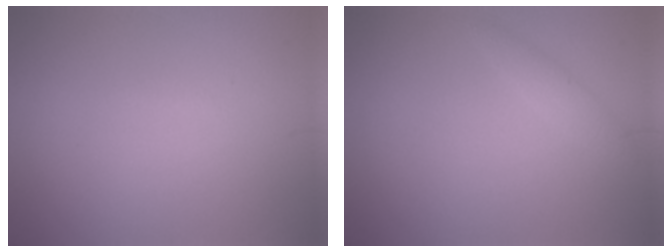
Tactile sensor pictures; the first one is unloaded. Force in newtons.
{"total": 1.0, "press": 1.0, "slide": 0.1}